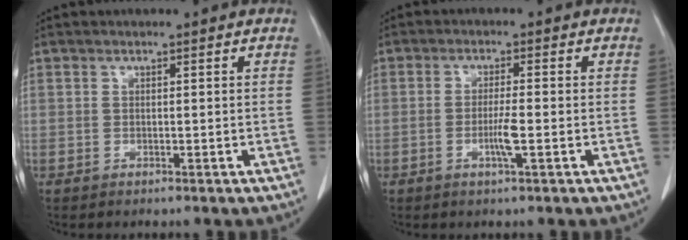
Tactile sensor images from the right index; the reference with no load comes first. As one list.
[{"total": 3.5, "force": [-1.0, -0.1, 3.4], "torque": [-0.066, -0.005, -0.019]}]